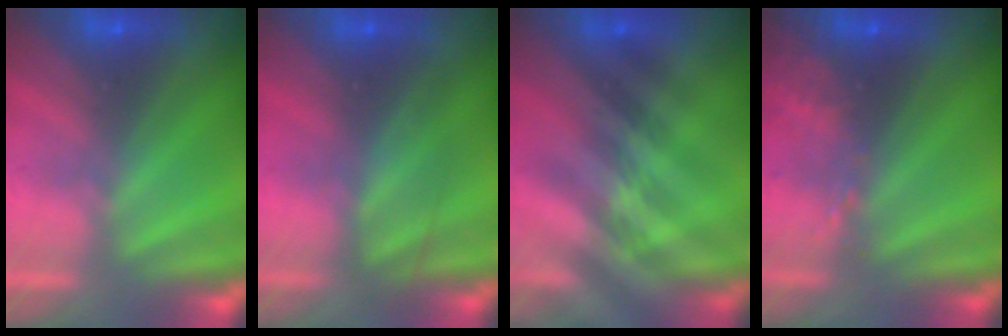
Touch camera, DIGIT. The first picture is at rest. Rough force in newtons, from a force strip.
{"total": 2.4}
{"total": 2.4}
{"total": 2.9}